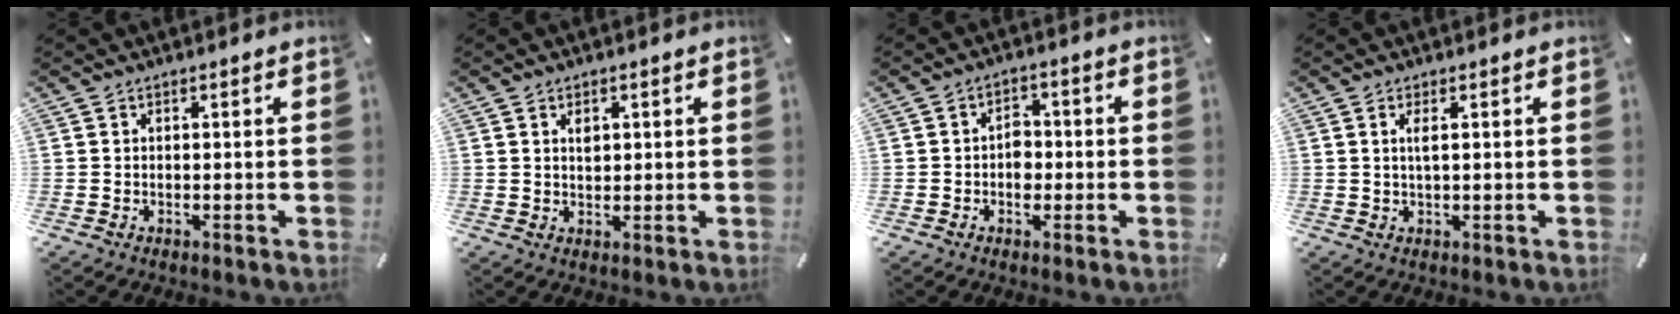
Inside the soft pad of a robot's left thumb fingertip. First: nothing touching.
{"total": 2.2, "force": [0.8, 1.6, 1.3], "torque": [-0.013, -0.003, 0.010]}
{"total": 4.4, "force": [-0.8, 3.4, 2.7], "torque": [-0.033, 0.003, -0.019]}
{"total": 2.2, "force": [0.5, 0.4, 2.1], "torque": [-0.042, 0.001, 0.007]}